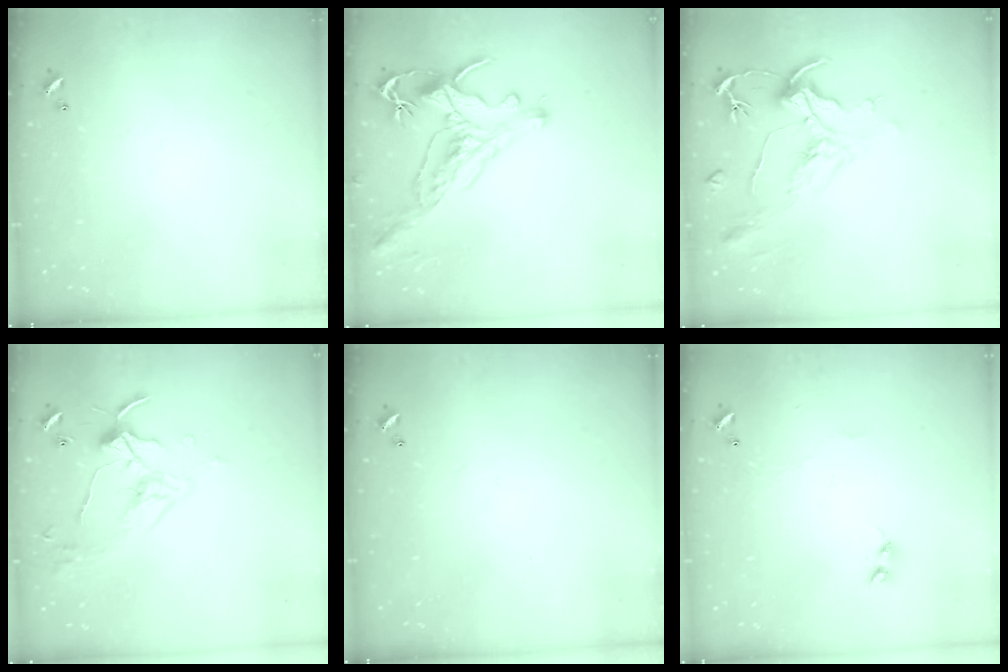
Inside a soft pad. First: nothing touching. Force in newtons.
{"total": 1.2, "press": 0.9, "slide": 0.9}
{"total": 2.1, "press": 1.7, "slide": 1.3}
{"total": 5.0, "press": 5.0, "slide": 0.5}
{"total": 0.0}
{"total": 3.6, "press": 3.6, "slide": 0.5}